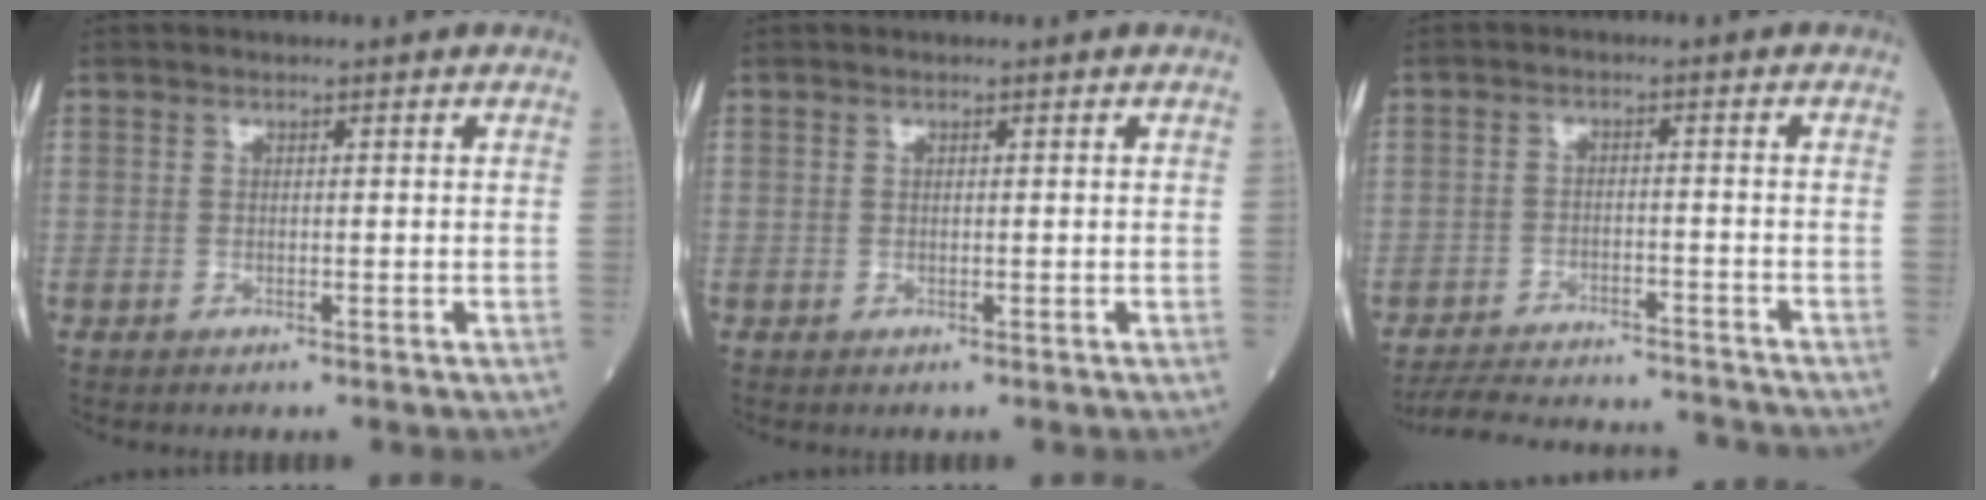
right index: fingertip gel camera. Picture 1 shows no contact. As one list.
[{"total": 0.0}, {"total": 12.5, "force": [-12.2, 1.6, 2.5], "torque": [-0.054, 0.003, -0.175]}]